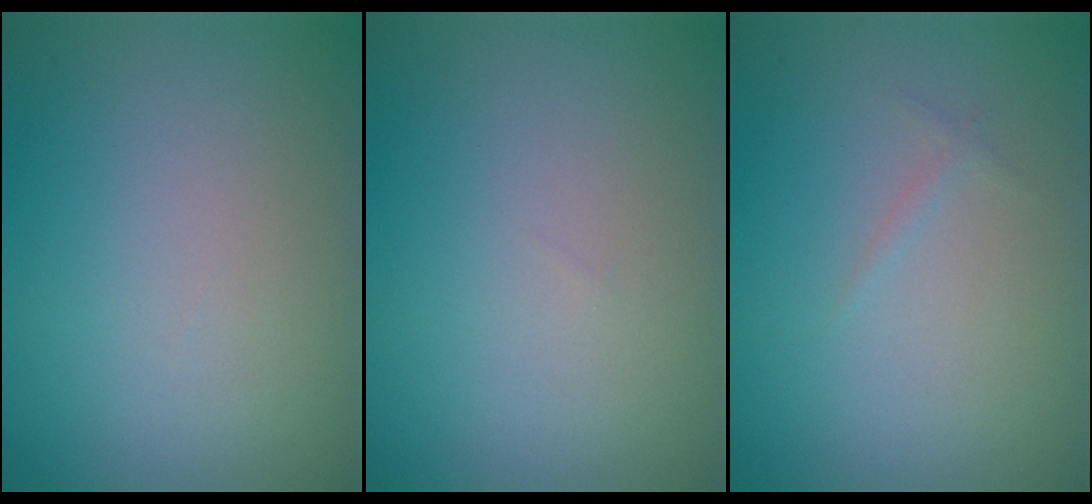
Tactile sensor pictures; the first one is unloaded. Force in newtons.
{"total": 0.0}
{"total": 0.5, "press": 0.5, "slide": 0.0}